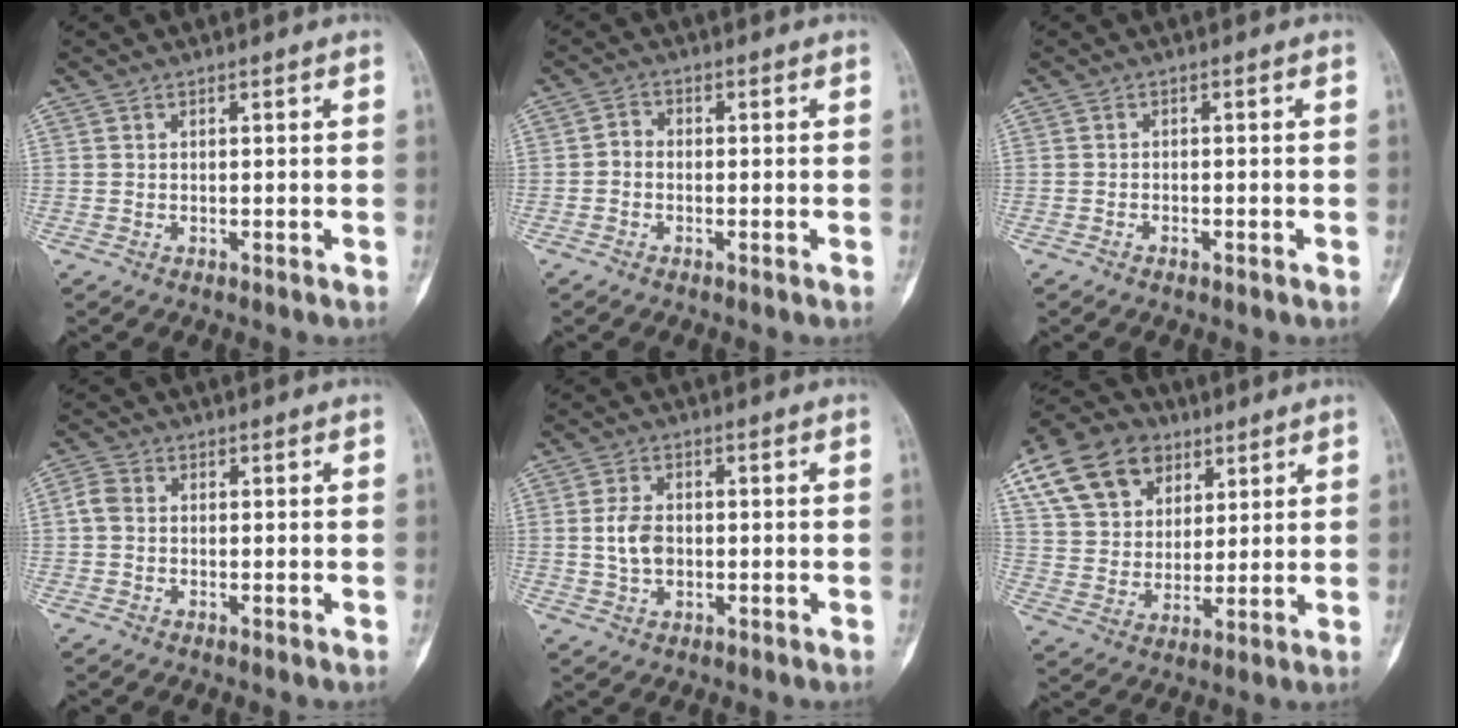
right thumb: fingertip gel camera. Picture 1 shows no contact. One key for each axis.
{"total": 2.1, "fx": -0.7, "fy": 1.6, "fz": 1.2, "tx": -0.013, "ty": 0.009, "tz": -0.021}
{"total": 0.9, "fx": -0.6, "fy": 0.4, "fz": 0.5, "tx": -0.011, "ty": 0.005, "tz": -0.010}
{"total": 2.8, "fx": 0.0, "fy": 2.2, "fz": 1.6, "tx": -0.033, "ty": 0.008, "tz": -0.006}
{"total": 5.3, "fx": -0.2, "fy": 3.6, "fz": 3.9, "tx": -0.069, "ty": 0.003, "tz": -0.005}
{"total": 18.0, "fx": 8.7, "fy": 13.2, "fz": 8.5, "tx": -0.140, "ty": -0.002, "tz": 0.156}